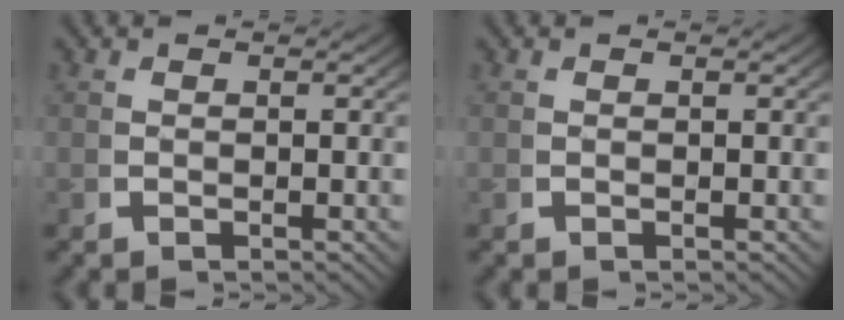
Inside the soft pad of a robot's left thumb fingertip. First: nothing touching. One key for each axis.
{"total": 0.0}